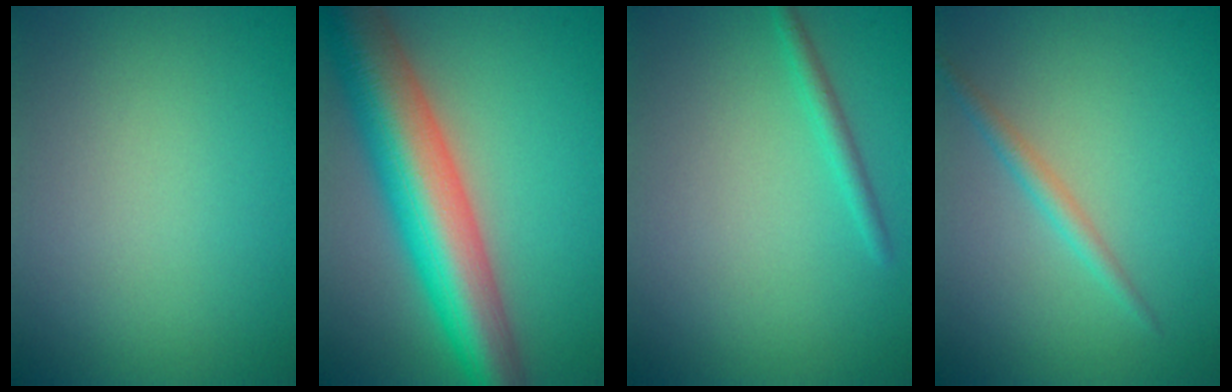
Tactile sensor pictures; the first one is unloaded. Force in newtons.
{"total": 11.2, "press": 11.2, "slide": 0.5}
{"total": 1.4, "press": 1.4, "slide": 0.1}
{"total": 1.6, "press": 1.6, "slide": 0.1}